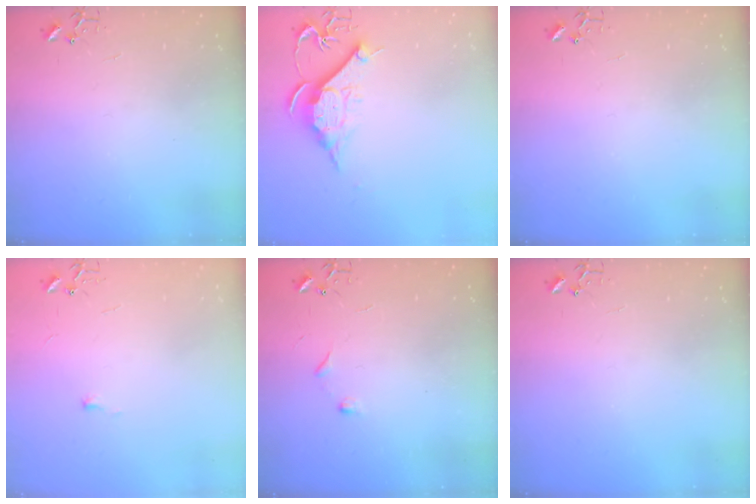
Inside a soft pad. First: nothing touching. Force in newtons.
{"total": 11.7, "press": 11.7, "slide": 0.9}
{"total": 0.0}
{"total": 3.4, "press": 3.4, "slide": 0.5}
{"total": 4.3, "press": 4.3, "slide": 0.6}
{"total": 0.0}